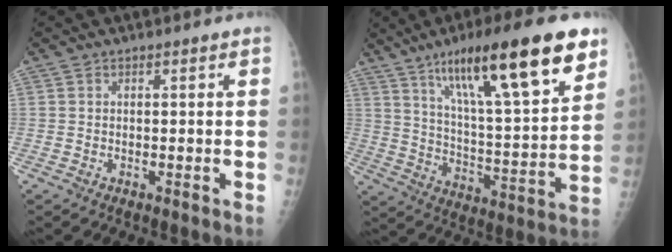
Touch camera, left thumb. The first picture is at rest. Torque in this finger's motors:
{"motor_torque": [1.63, 1.42, 1.64, -1.13, 0.21]}